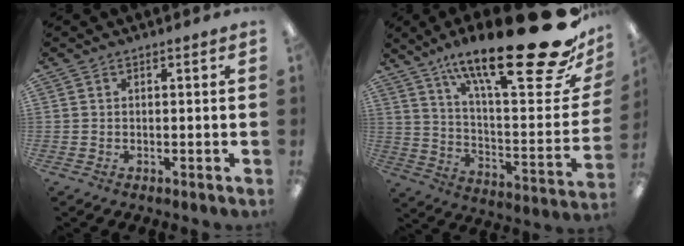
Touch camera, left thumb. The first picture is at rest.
{"total": 28.7, "force": [17.7, 6.1, 21.8], "torque": [-0.311, -0.126, 0.283]}